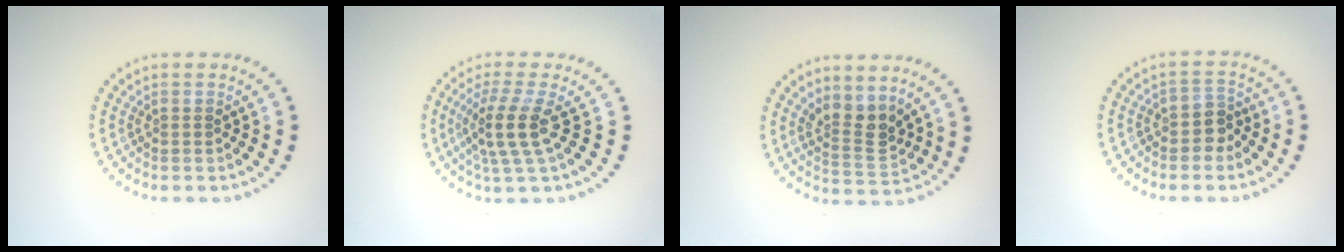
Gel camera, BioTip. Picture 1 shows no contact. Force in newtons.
{"total": 3.7, "press": 2.7, "slide": 2.5}
{"total": 3.1, "press": 2.7, "slide": 1.6}
{"total": 2.0, "press": 1.7, "slide": 1.1}